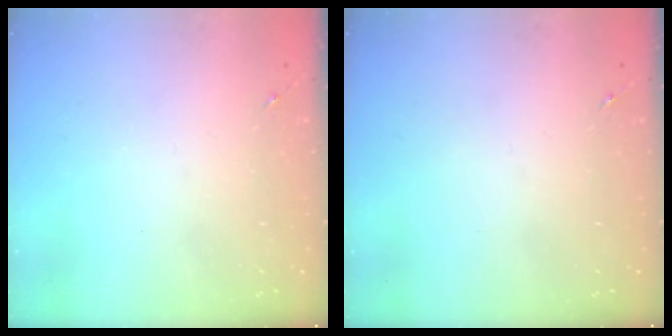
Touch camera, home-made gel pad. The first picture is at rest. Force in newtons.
{"total": 0.0}